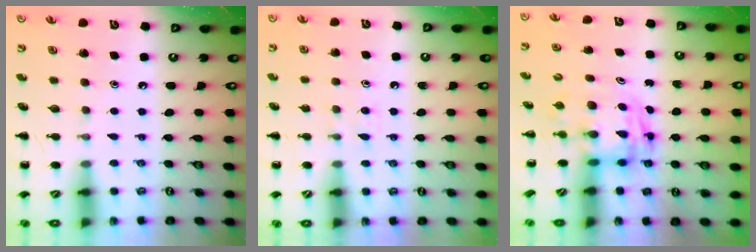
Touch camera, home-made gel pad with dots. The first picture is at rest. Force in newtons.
{"total": 3.5, "press": 3.3, "slide": 1.2}
{"total": 2.7, "press": 2.6, "slide": 0.5}